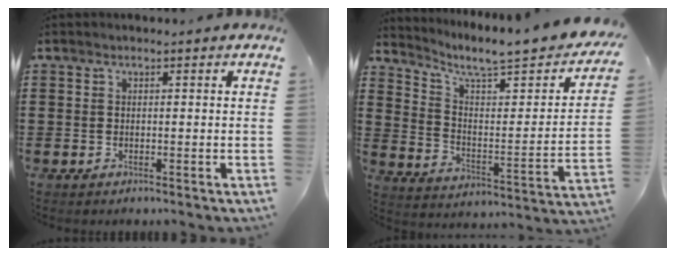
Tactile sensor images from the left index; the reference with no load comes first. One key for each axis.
{"total": 6.4, "fx": 5.4, "fy": 0.7, "fz": 3.4, "tx": -0.086, "ty": -0.047, "tz": 0.085}